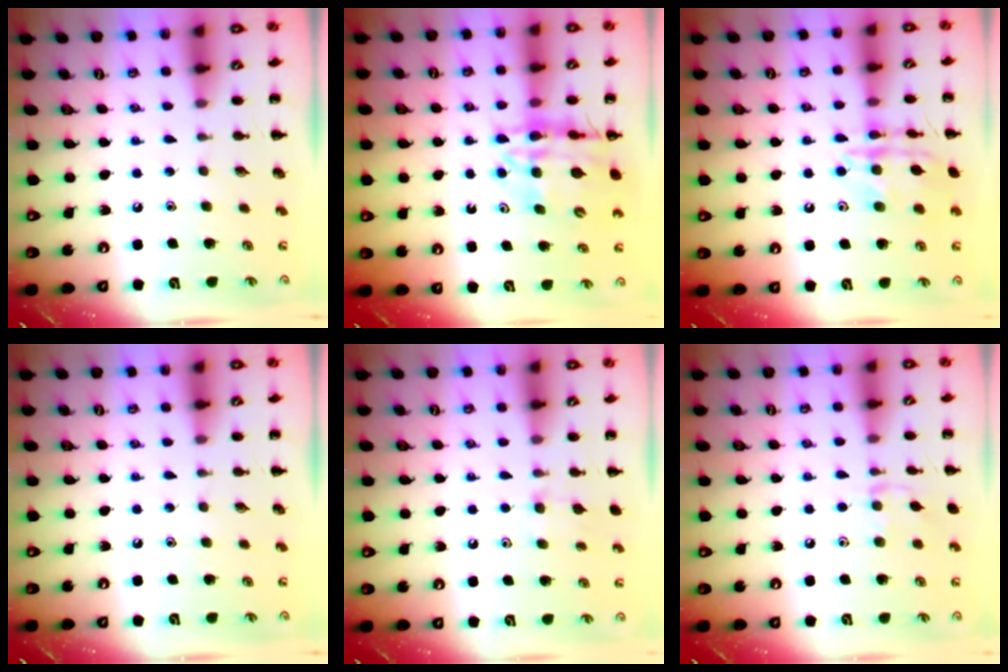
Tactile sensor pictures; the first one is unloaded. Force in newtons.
{"total": 14.4, "press": 13.9, "slide": 3.5}
{"total": 14.0, "press": 13.9, "slide": 0.7}
{"total": 0.0}
{"total": 6.8, "press": 6.5, "slide": 1.9}
{"total": 7.5, "press": 7.3, "slide": 1.8}